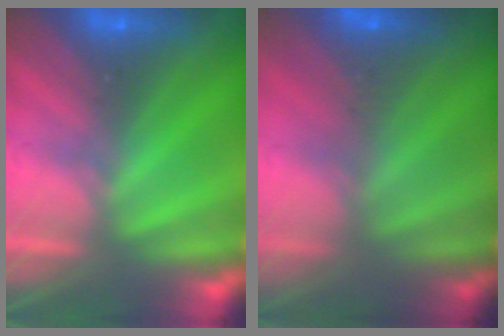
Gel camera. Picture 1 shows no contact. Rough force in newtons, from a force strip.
{"total": 2.4}